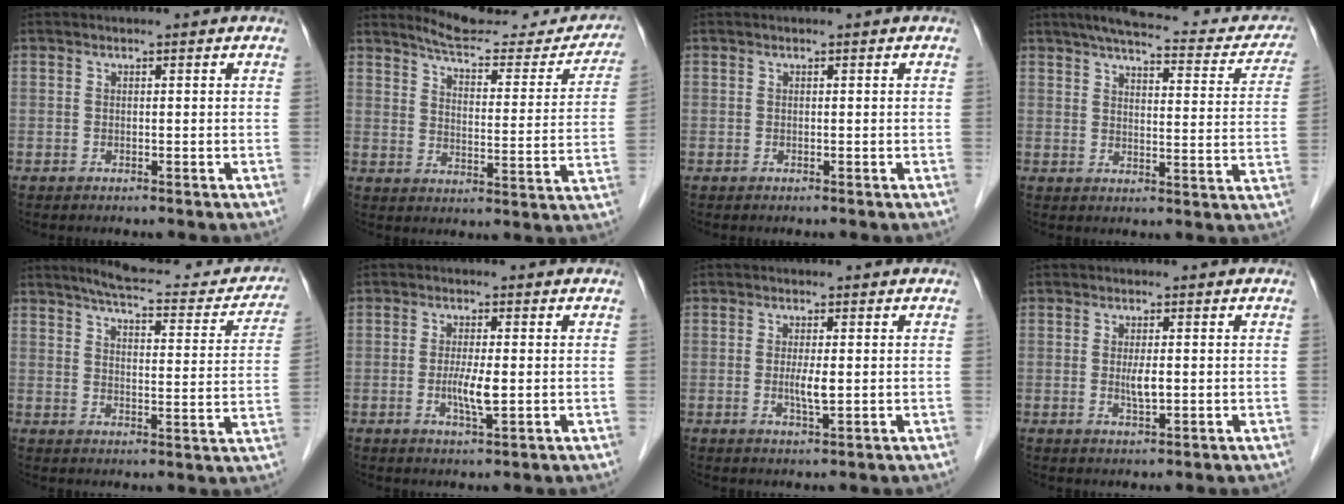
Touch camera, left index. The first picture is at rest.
{"total": 17.1, "force": [16.2, 3.2, 4.6], "torque": [-0.045, -0.047, 0.195]}
{"total": 0.0}
{"total": 19.9, "force": [16.9, 4.5, 9.4], "torque": [-0.109, 0.009, 0.198]}
{"total": 17.6, "force": [15.7, 3.6, 7.3], "torque": [-0.080, -0.008, 0.188]}
{"total": 4.0, "force": [-0.6, 0.5, 3.9], "torque": [-0.078, -0.009, -0.010]}
{"total": 2.8, "force": [-0.2, 0.4, 2.7], "torque": [-0.056, -0.007, -0.002]}
{"total": 2.5, "force": [-0.2, 0.6, 2.4], "torque": [-0.049, -0.006, -0.001]}